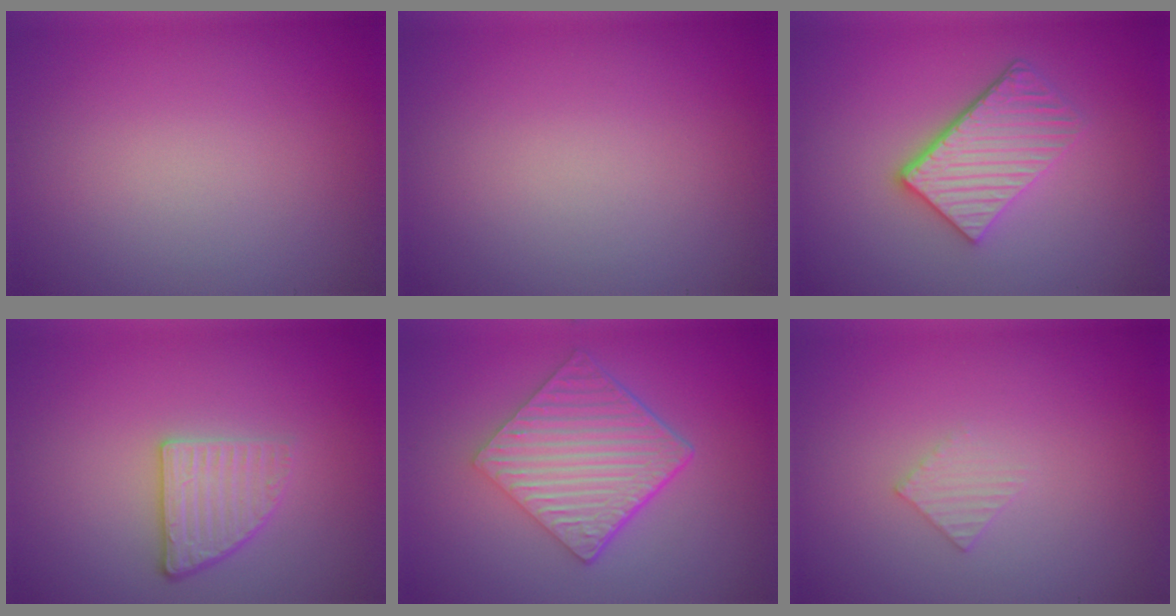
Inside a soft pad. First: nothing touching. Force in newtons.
{"total": 0.0}
{"total": 4.6, "press": 3.5, "slide": 2.9}
{"total": 2.8, "press": 2.3, "slide": 1.6}
{"total": 6.7, "press": 4.5, "slide": 4.9}
{"total": 1.1, "press": 1.1, "slide": 0.0}